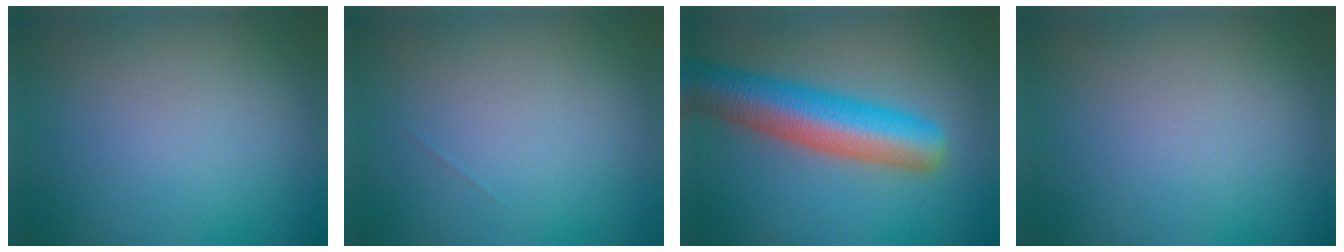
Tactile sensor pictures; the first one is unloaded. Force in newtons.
{"total": 0.0}
{"total": 8.6, "press": 8.6, "slide": 0.2}
{"total": 0.0}